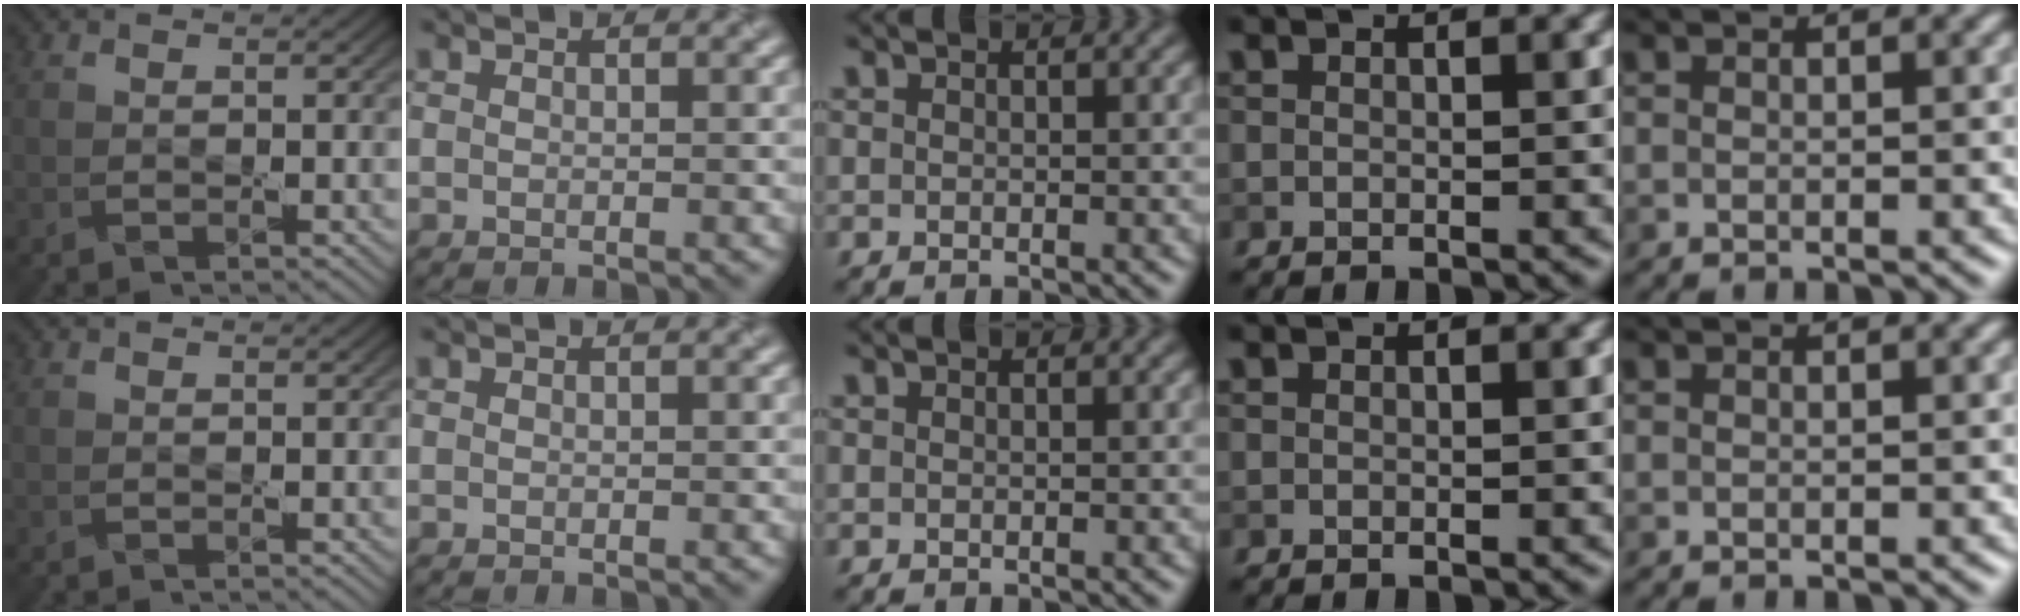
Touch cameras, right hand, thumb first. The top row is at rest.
{}